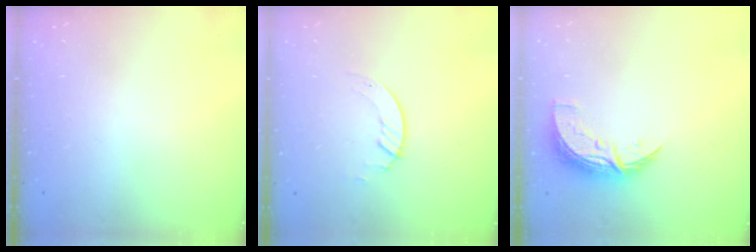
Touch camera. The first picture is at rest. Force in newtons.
{"total": 1.2, "press": 1.1, "slide": 0.2}
{"total": 8.8, "press": 8.8, "slide": 0.4}